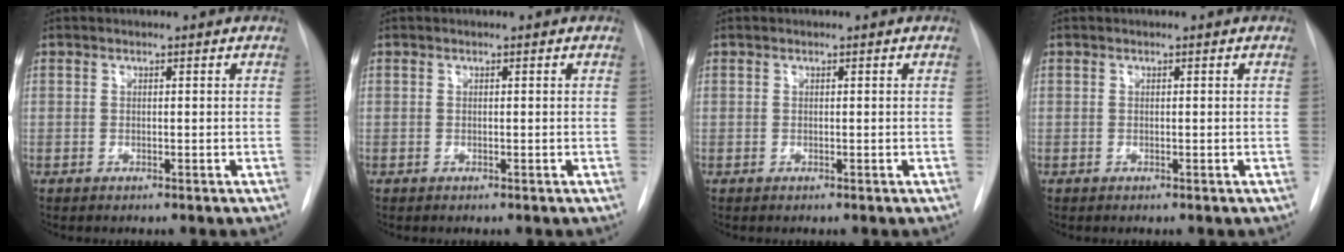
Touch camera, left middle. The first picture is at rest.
{"total": 0.0}
{"total": 0.0}
{"total": 0.0}